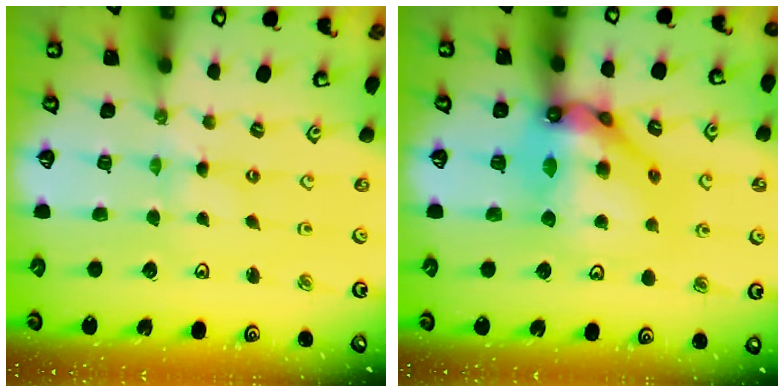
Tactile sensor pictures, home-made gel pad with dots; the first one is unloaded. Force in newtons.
{"total": 15.0, "press": 14.8, "slide": 1.9}